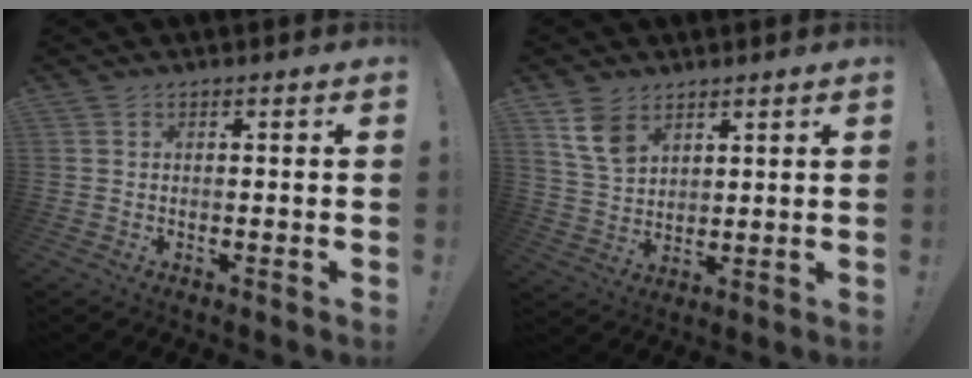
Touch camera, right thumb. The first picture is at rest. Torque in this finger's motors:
{"motor_torque": [0.08, 0.18, 0.42, 0.67, -0.02]}